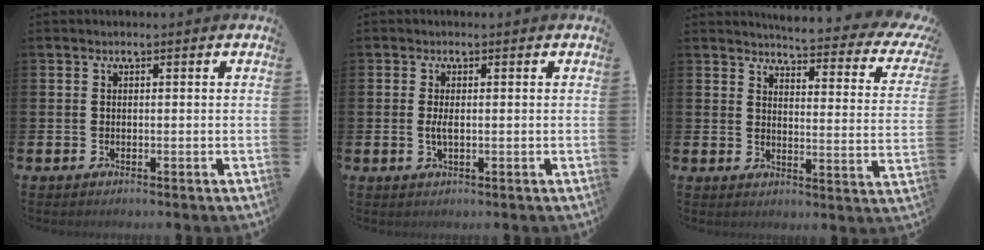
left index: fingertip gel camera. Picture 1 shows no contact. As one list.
[{"total": 1.8, "force": [-0.1, 0.6, 1.6], "torque": [-0.023, -0.001, -0.004]}, {"total": 4.4, "force": [4.1, 0.5, 1.4], "torque": [-0.022, -0.047, 0.060]}]